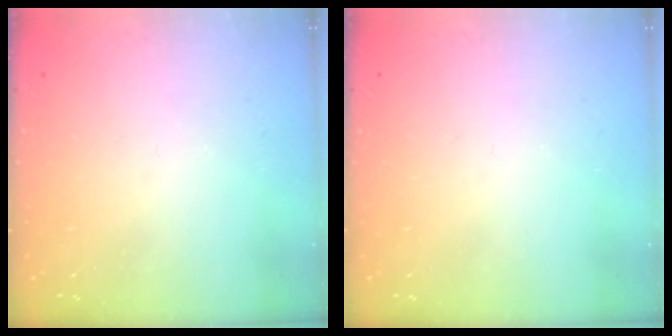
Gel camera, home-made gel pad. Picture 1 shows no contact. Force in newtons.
{"total": 0.0}